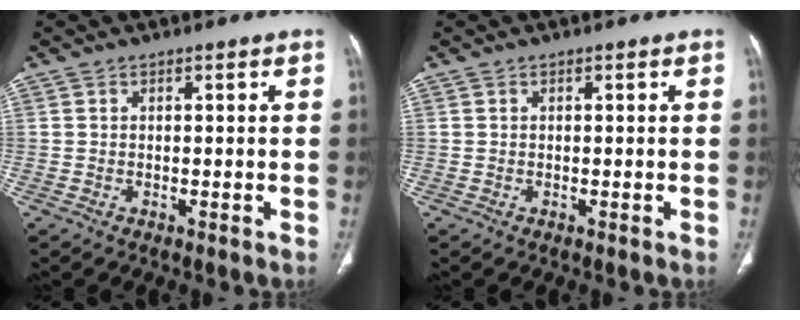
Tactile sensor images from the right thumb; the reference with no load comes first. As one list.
[{"total": 0.0}]